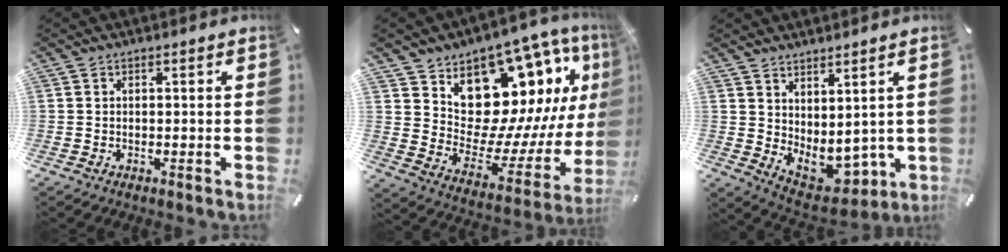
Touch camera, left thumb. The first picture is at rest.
{"total": 17.8, "force": [11.1, 10.8, 8.7], "torque": [-0.104, -0.121, 0.201]}
{"total": 5.7, "force": [2.2, 4.4, 2.8], "torque": [-0.038, -0.052, 0.053]}